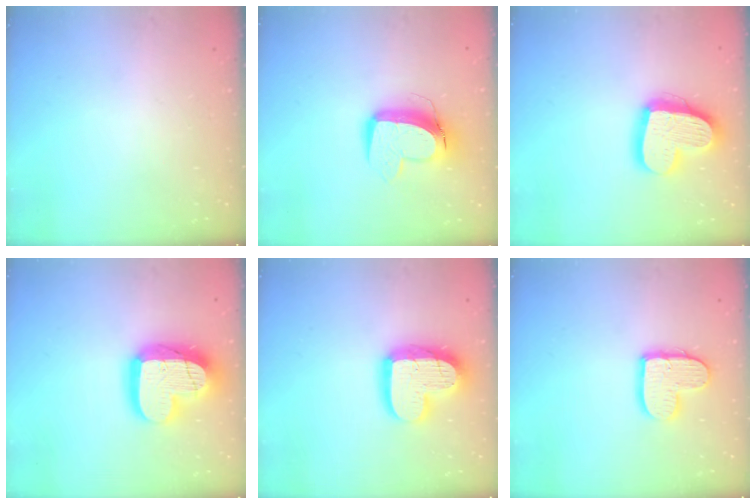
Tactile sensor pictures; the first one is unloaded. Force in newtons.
{"total": 11.5, "press": 11.4, "slide": 1.2}
{"total": 18.0, "press": 17.9, "slide": 1.5}
{"total": 19.8, "press": 19.8, "slide": 1.5}
{"total": 18.3, "press": 18.2, "slide": 1.9}
{"total": 10.8, "press": 10.7, "slide": 0.9}